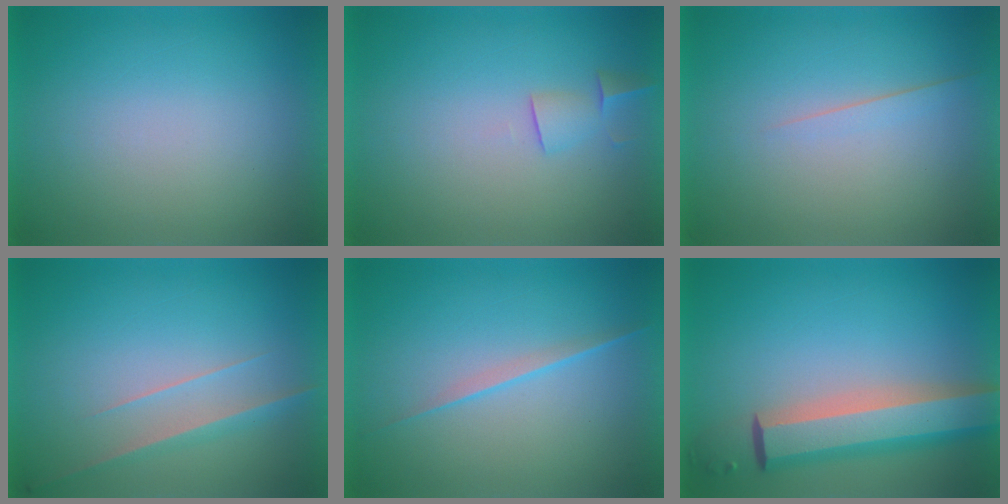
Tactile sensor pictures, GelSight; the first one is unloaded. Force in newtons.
{"total": 2.2}
{"total": 1.4}
{"total": 2.9}
{"total": 2.2}
{"total": 8.1}